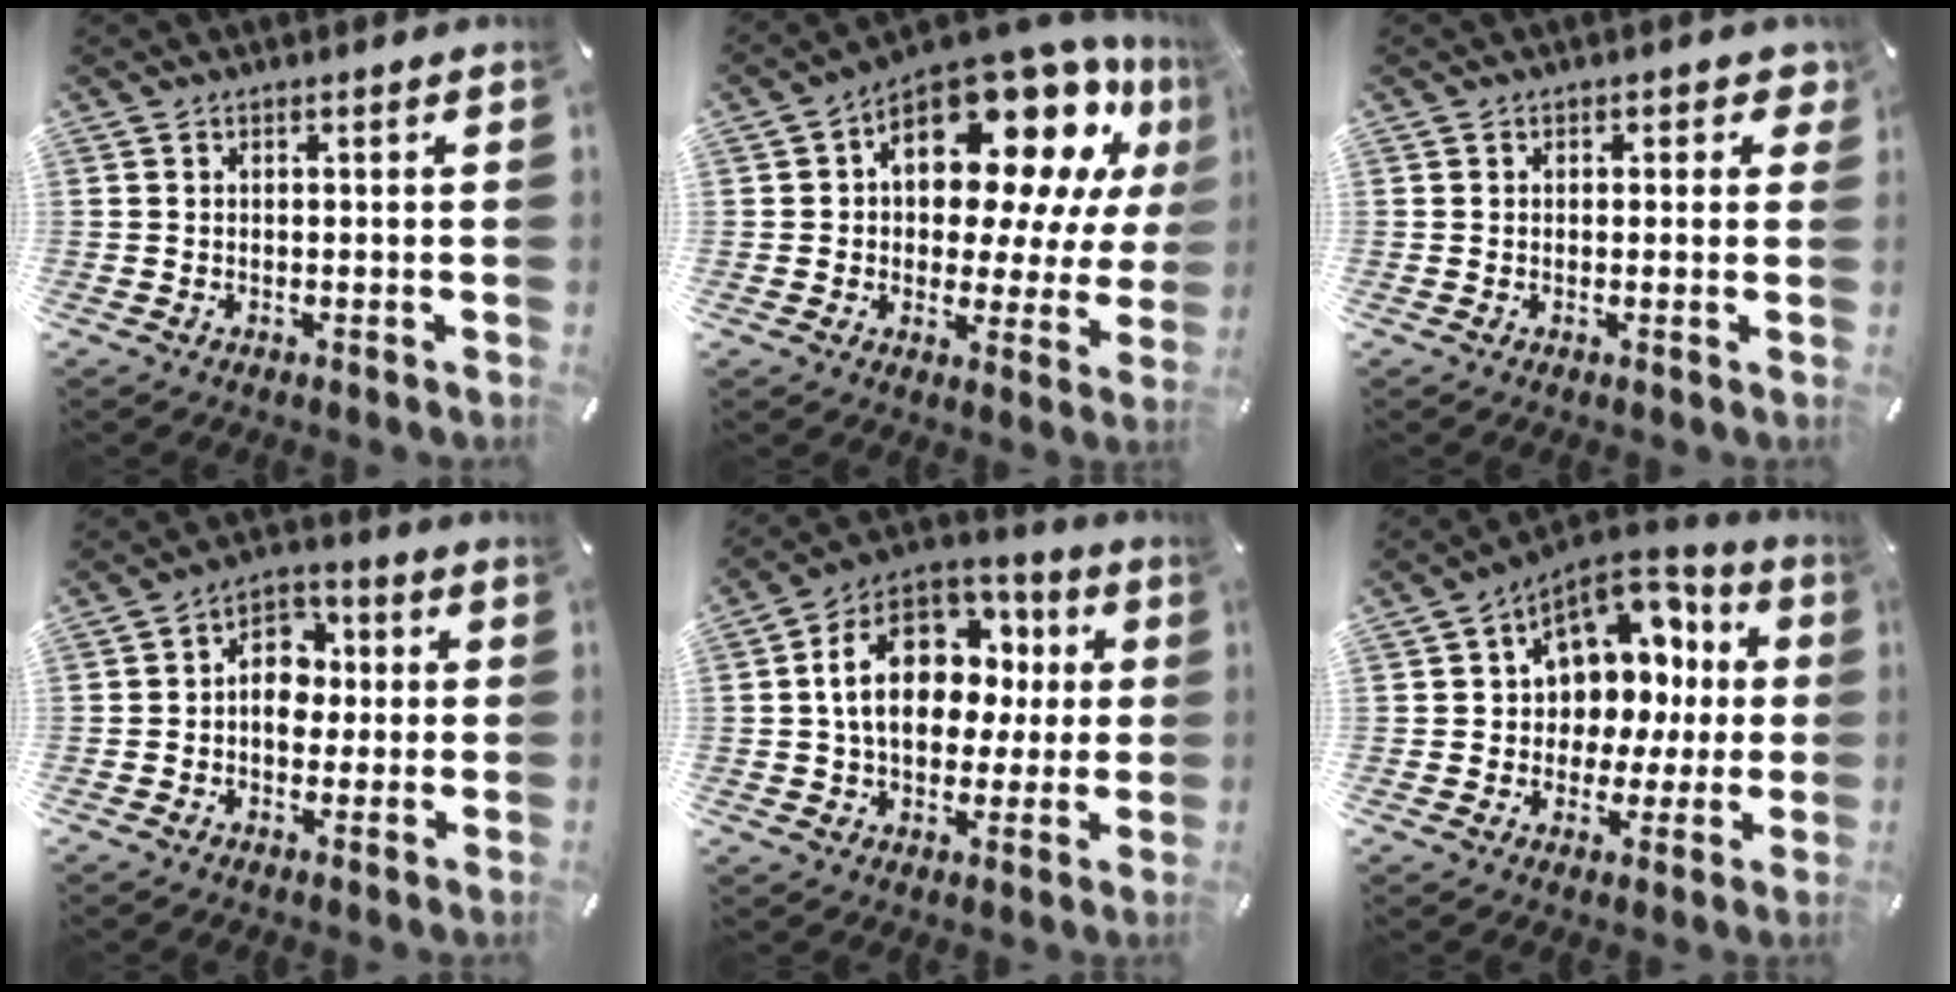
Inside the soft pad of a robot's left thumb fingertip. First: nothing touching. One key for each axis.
{"total": 20.5, "fx": 10.4, "fy": 10.9, "fz": 13.9, "tx": -0.193, "ty": -0.084, "tz": 0.171}
{"total": 2.0, "fx": 0.5, "fy": 1.6, "fz": 1.1, "tx": 0.001, "ty": -0.002, "tz": 0.000}
{"total": 8.0, "fx": -0.9, "fy": 6.6, "fz": 4.5, "tx": -0.066, "ty": 0.018, "tz": -0.017}
{"total": 19.2, "fx": 3.8, "fy": 14.0, "fz": 12.6, "tx": -0.214, "ty": -0.007, "tz": 0.070}
{"total": 13.4, "fx": 5.6, "fy": 10.2, "fz": 6.5, "tx": -0.090, "ty": -0.047, "tz": 0.105}